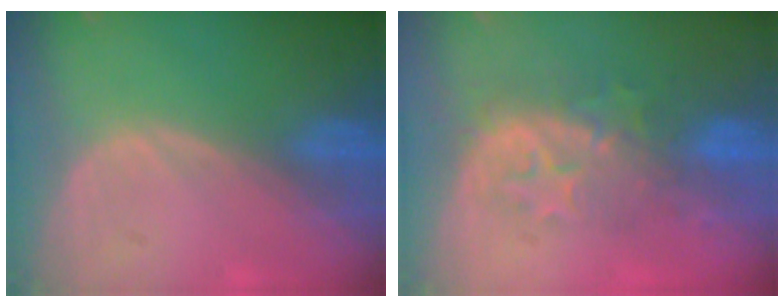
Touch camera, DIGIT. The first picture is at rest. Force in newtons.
{"total": 8.1, "press": 7.9, "slide": 1.7}